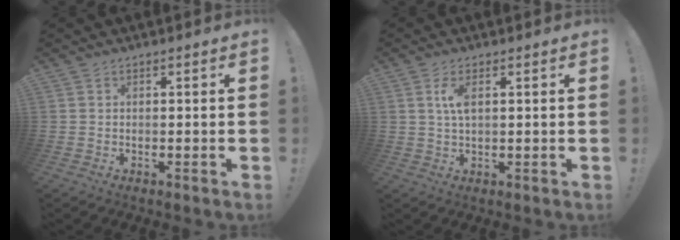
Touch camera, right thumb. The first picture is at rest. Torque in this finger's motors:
{"motor_torque": [0.04, 0.04, 0.20, 0.35, 0.01]}